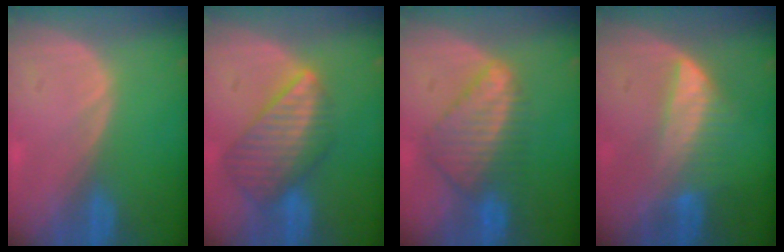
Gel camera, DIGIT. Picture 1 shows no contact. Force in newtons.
{"total": 8.5, "press": 7.5, "slide": 4.2}
{"total": 8.1, "press": 7.2, "slide": 3.7}
{"total": 6.5, "press": 5.9, "slide": 2.7}